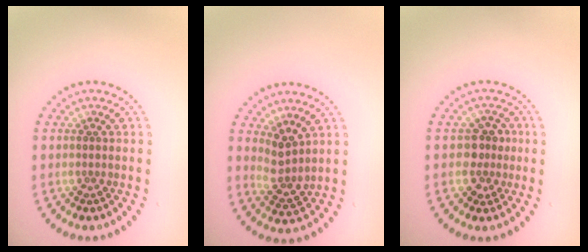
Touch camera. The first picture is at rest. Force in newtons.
{"total": 2.6, "press": 1.9, "slide": 1.7}
{"total": 2.6, "press": 2.4, "slide": 0.9}